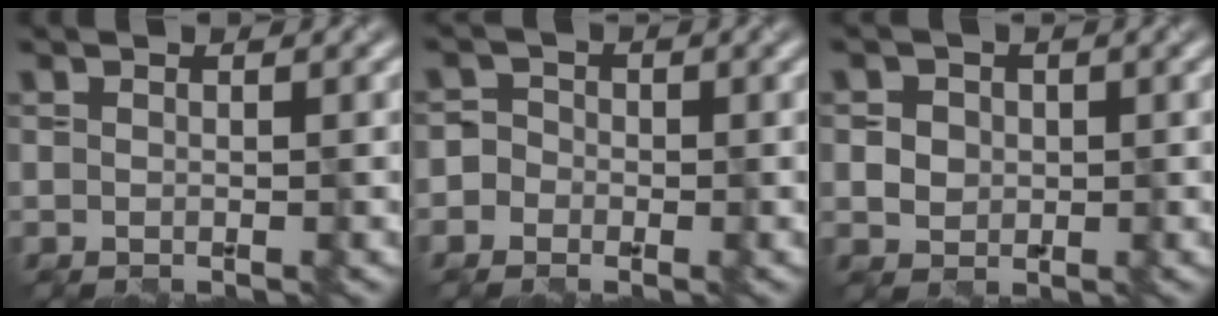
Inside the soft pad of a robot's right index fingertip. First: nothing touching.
{"total": 2.6, "force": [-1.1, 2.4, 0.2], "torque": [0.024, 0.015, -0.037]}
{"total": 2.8, "force": [0.5, 2.5, 1.2], "torque": [-0.017, 0.003, 0.010]}